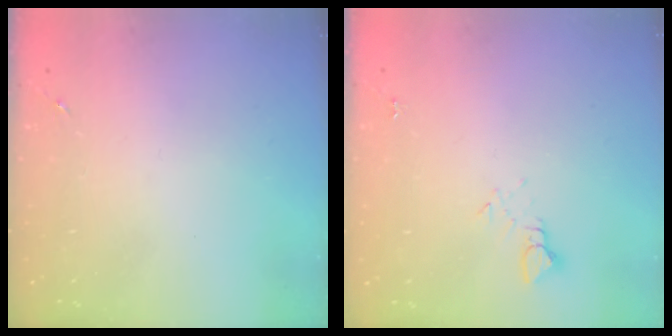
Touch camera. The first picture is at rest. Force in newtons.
{"total": 4.2, "press": 4.2, "slide": 0.4}